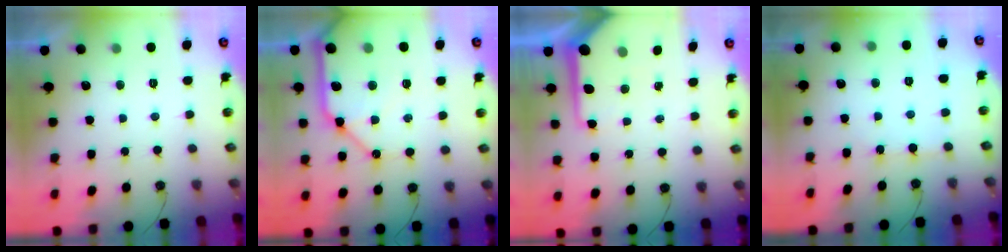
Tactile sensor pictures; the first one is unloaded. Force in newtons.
{"total": 22.6, "press": 22.3, "slide": 3.1}
{"total": 9.7, "press": 9.6, "slide": 1.1}
{"total": 3.4, "press": 3.4, "slide": 0.4}